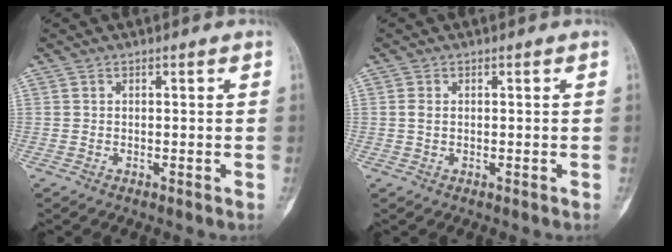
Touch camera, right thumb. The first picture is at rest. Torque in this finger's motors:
{"motor_torque": [0.28, 0.29, 0.10, -0.17, 0.06]}